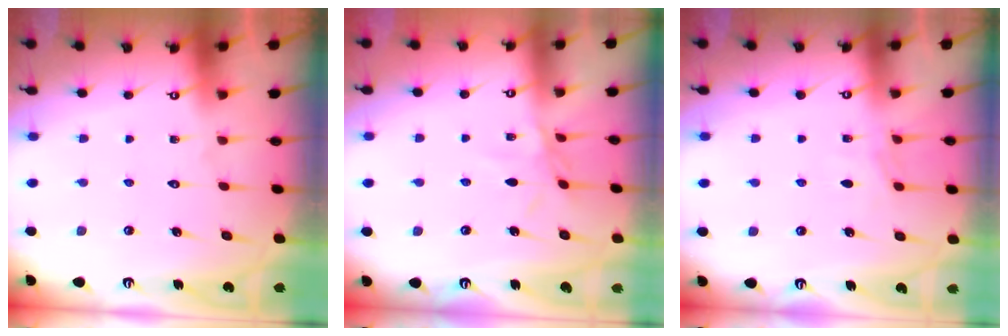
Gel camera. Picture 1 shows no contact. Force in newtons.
{"total": 4.4, "press": 4.4, "slide": 0.5}
{"total": 3.0, "press": 3.0, "slide": 0.5}